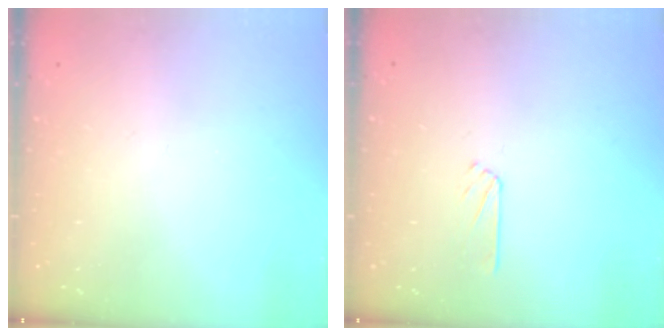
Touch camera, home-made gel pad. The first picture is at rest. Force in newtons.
{"total": 2.5, "press": 2.5, "slide": 0.2}